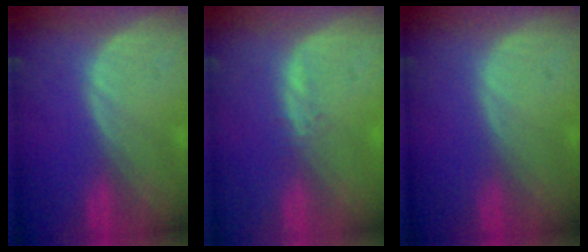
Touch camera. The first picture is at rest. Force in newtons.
{"total": 1.1, "press": 1.0, "slide": 0.5}
{"total": 0.0}